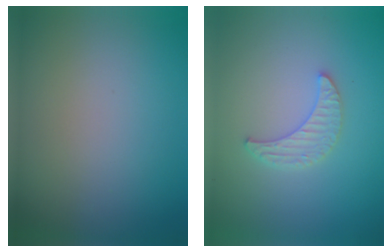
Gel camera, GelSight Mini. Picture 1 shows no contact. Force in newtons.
{"total": 2.2, "press": 2.2, "slide": 0.5}